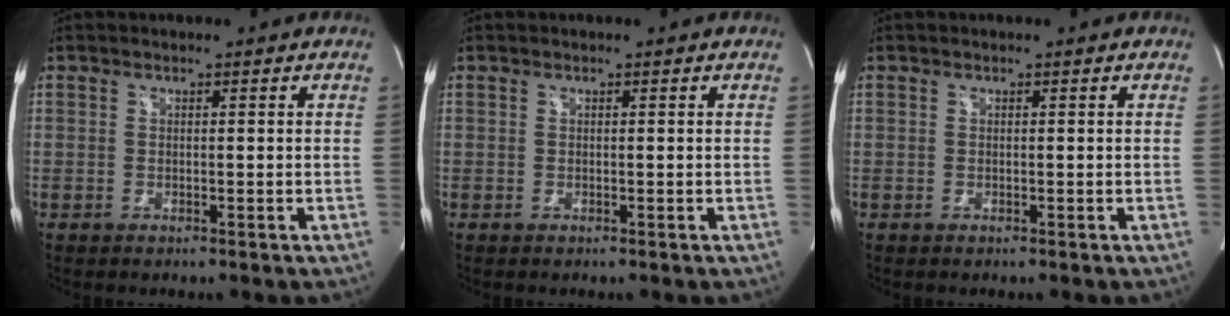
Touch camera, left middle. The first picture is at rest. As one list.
[{"total": 0.0}, {"total": 0.0}]